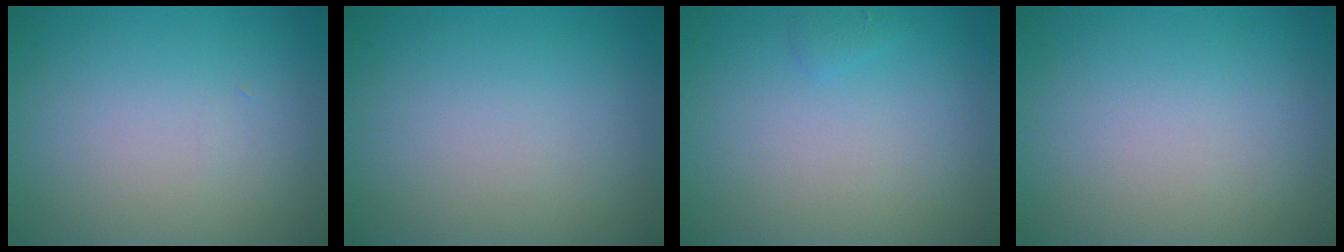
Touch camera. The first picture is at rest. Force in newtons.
{"total": 0.0}
{"total": 0.6, "press": 0.5, "slide": 0.0}
{"total": 0.0}